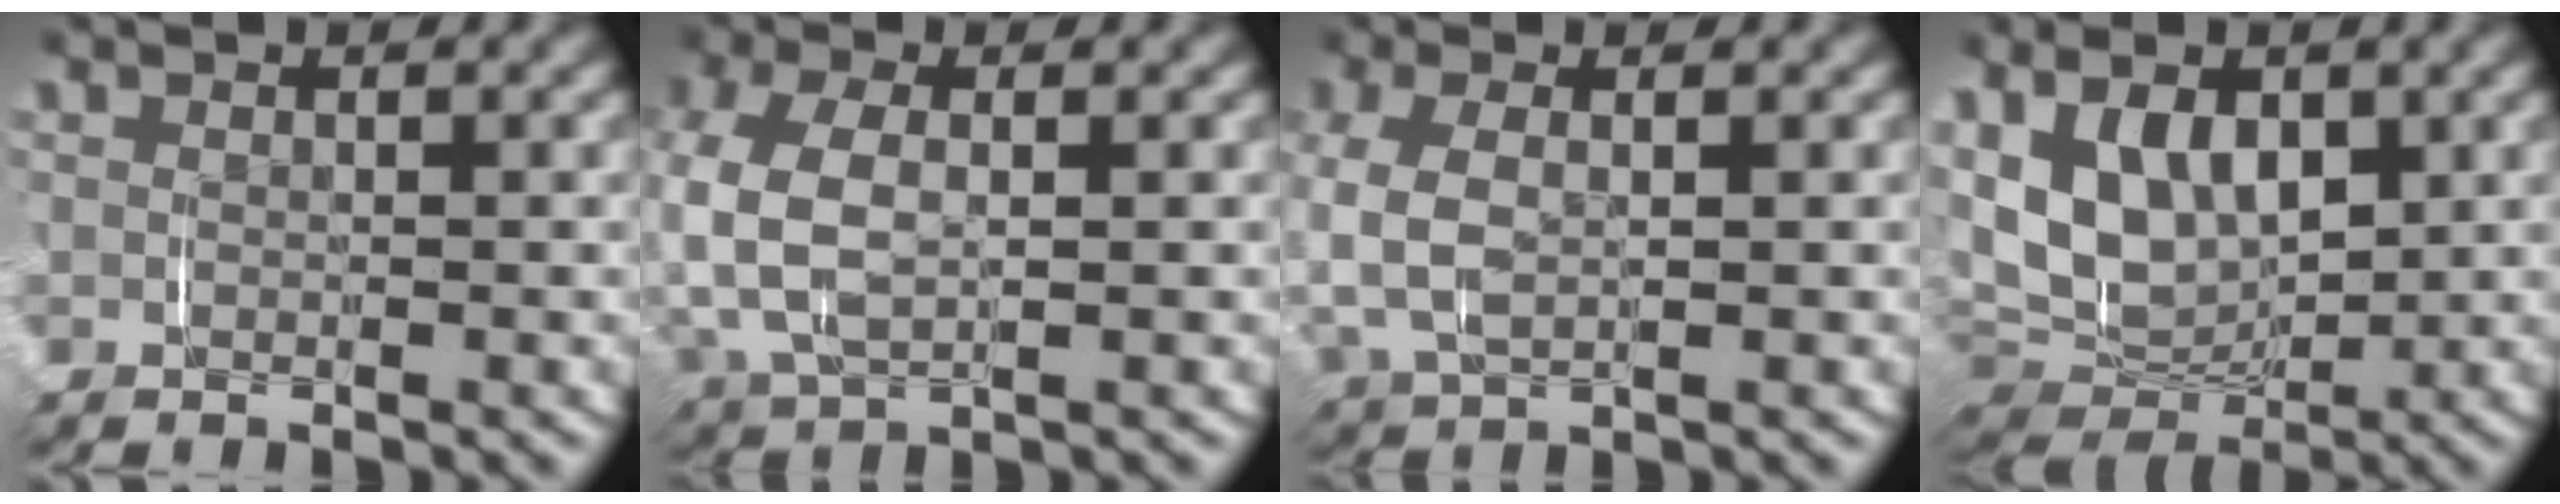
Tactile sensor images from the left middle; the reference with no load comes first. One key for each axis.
{"total": 7.1, "fx": 0.3, "fy": 4.9, "fz": 5.1, "tx": -0.154, "ty": -0.009, "tz": 0.013}
{"total": 4.7, "fx": 0.5, "fy": 3.1, "fz": 3.4, "tx": -0.105, "ty": -0.004, "tz": 0.017}
{"total": 11.6, "fx": 1.3, "fy": 8.8, "fz": 7.4, "tx": -0.157, "ty": -0.020, "tz": 0.029}